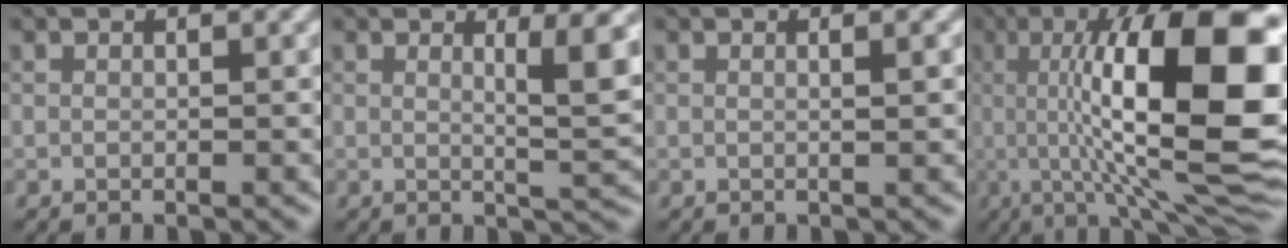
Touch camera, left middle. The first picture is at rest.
{"total": 4.6, "force": [1.3, 0.8, 4.4], "torque": [-0.058, -0.007, 0.020]}
{"total": 1.6, "force": [0.3, 0.5, 1.5], "torque": [-0.019, 0.005, -0.005]}
{"total": 17.5, "force": [1.6, 4.8, 16.8], "torque": [-0.227, 0.010, 0.025]}